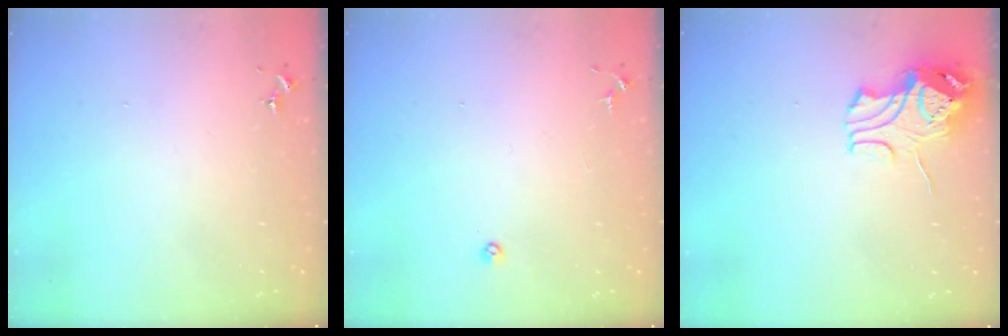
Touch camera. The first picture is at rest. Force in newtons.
{"total": 3.5, "press": 3.4, "slide": 0.7}
{"total": 9.1, "press": 9.0, "slide": 1.5}